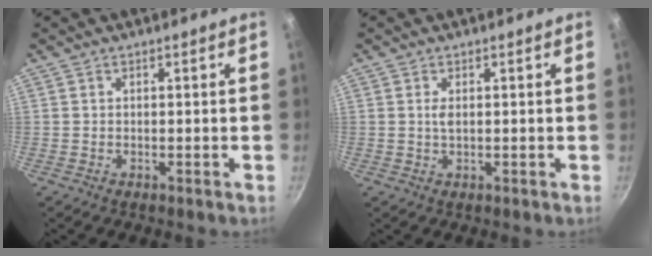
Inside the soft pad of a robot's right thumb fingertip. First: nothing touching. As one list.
[{"total": 1.6, "force": [0.3, 0.7, 1.4], "torque": [-0.027, 0.001, 0.004]}]